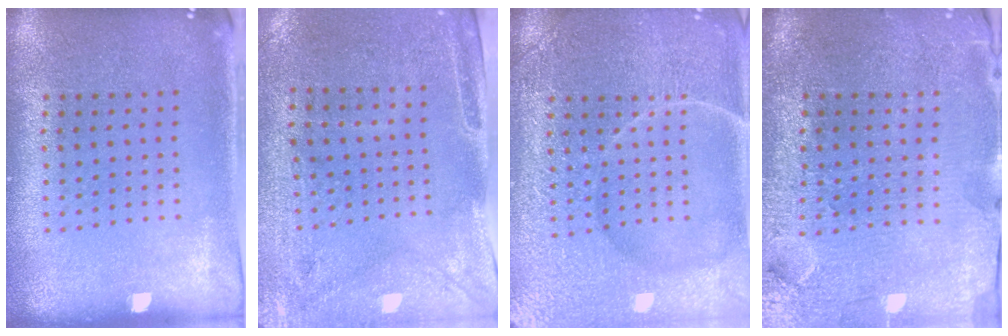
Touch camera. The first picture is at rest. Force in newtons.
{"total": 2.9, "press": 2.5, "slide": 1.5}
{"total": 7.4, "press": 7.3, "slide": 1.0}
{"total": 3.6, "press": 3.4, "slide": 1.4}